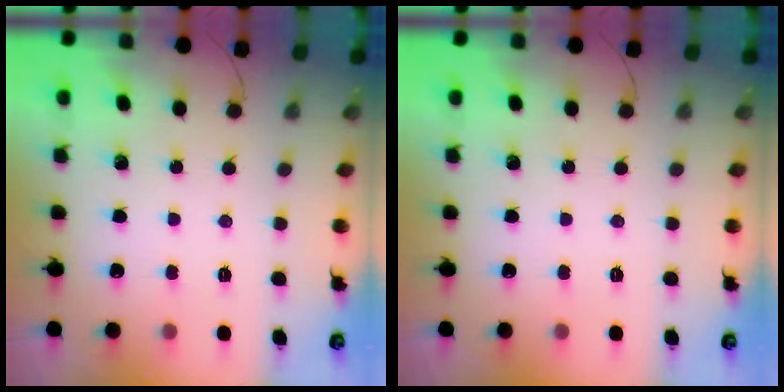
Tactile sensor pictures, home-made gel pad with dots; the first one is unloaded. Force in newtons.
{"total": 0.0}